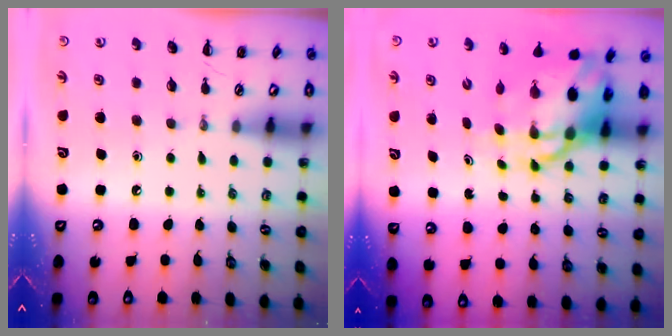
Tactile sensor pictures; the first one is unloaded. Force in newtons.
{"total": 10.2, "press": 9.9, "slide": 2.6}